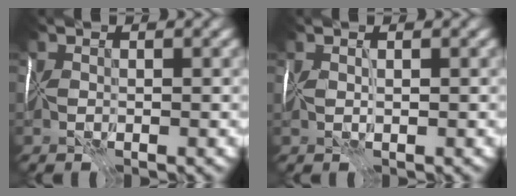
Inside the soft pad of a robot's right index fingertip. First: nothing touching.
{"total": 0.7, "force": [0.2, -0.7, -0.2], "torque": [0.009, -0.003, 0.005]}